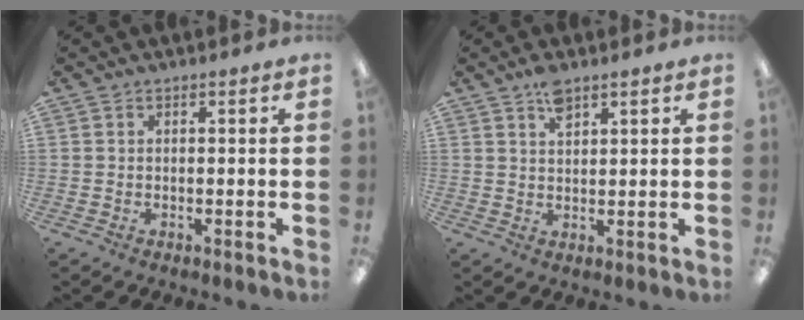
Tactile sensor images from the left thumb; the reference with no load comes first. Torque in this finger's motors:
{"motor_torque": [0.52, 0.36, 0.71, -0.44, 0.00]}